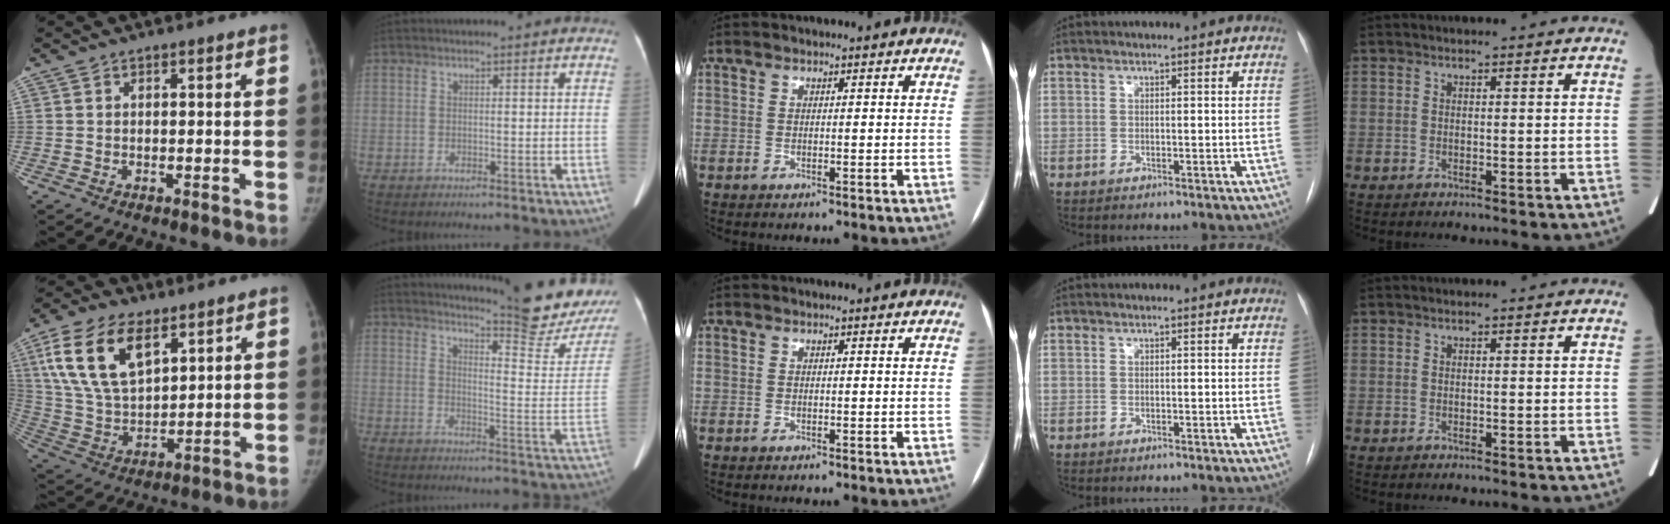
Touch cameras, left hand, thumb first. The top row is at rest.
{"thumb": {"total": 17.2, "force": [8.2, 9.0, 12.0], "torque": [-0.210, -0.025, 0.163]}, "index": {"total": 17.9, "force": [16.7, -0.4, 6.4], "torque": [-0.097, -0.102, 0.202]}}